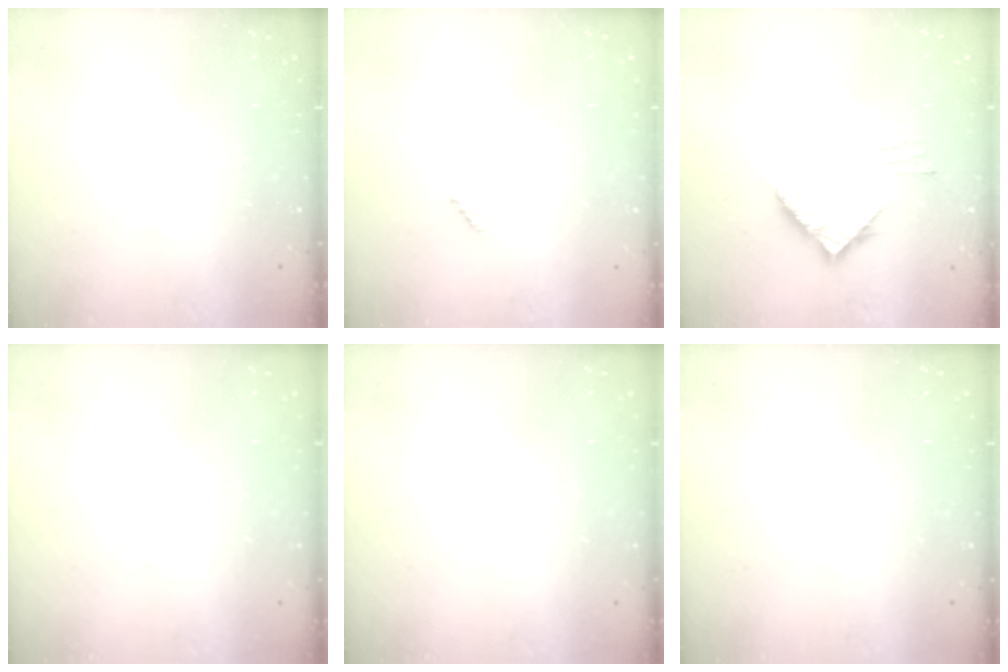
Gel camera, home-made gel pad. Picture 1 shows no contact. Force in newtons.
{"total": 2.3, "press": 2.2, "slide": 0.5}
{"total": 5.3, "press": 5.3, "slide": 0.2}
{"total": 0.0}
{"total": 0.0}
{"total": 0.0}